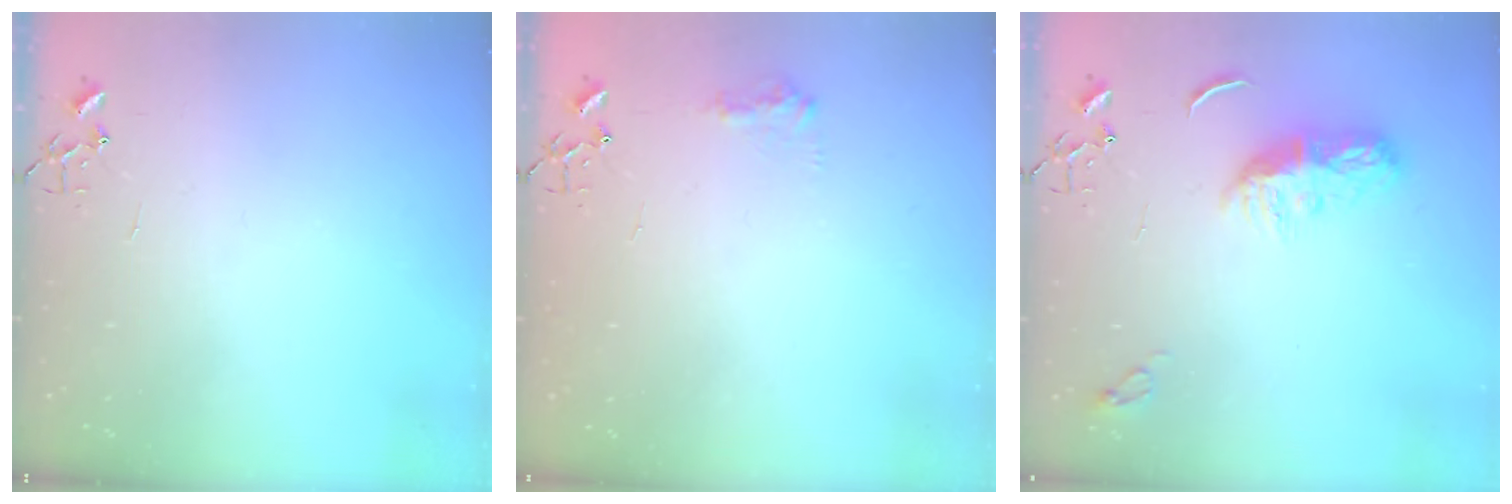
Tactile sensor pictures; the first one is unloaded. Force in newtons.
{"total": 7.9, "press": 7.9, "slide": 0.6}
{"total": 9.1, "press": 9.1, "slide": 0.2}